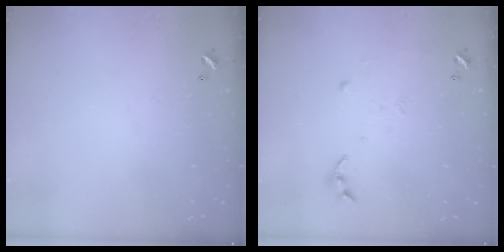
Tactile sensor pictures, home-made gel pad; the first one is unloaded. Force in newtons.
{"total": 5.8, "press": 5.8, "slide": 0.6}